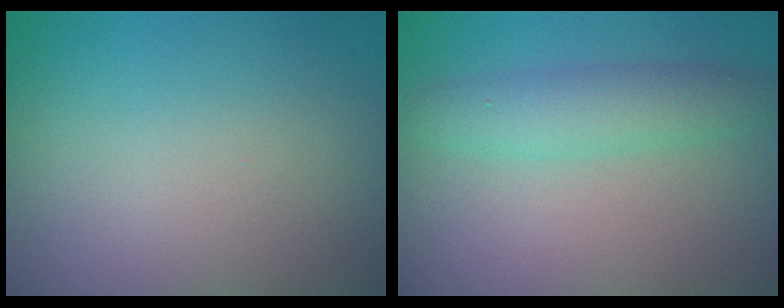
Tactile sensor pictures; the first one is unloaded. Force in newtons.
{"total": 3.3, "press": 3.3, "slide": 0.1}